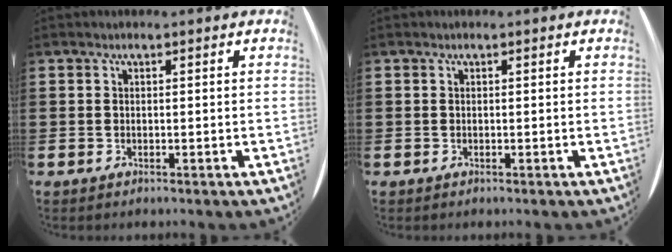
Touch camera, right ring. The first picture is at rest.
{"total": 0.0}